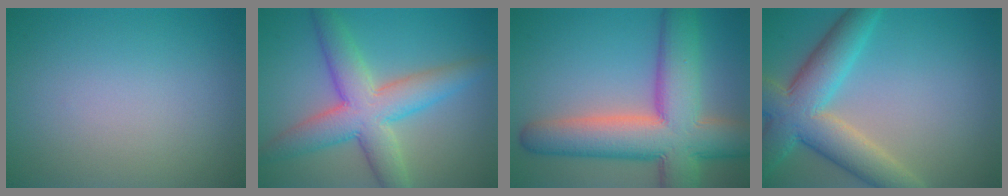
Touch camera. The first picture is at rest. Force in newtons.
{"total": 7.4, "press": 7.3, "slide": 0.3}
{"total": 12.0, "press": 12.0, "slide": 0.8}
{"total": 7.9, "press": 7.9, "slide": 0.4}